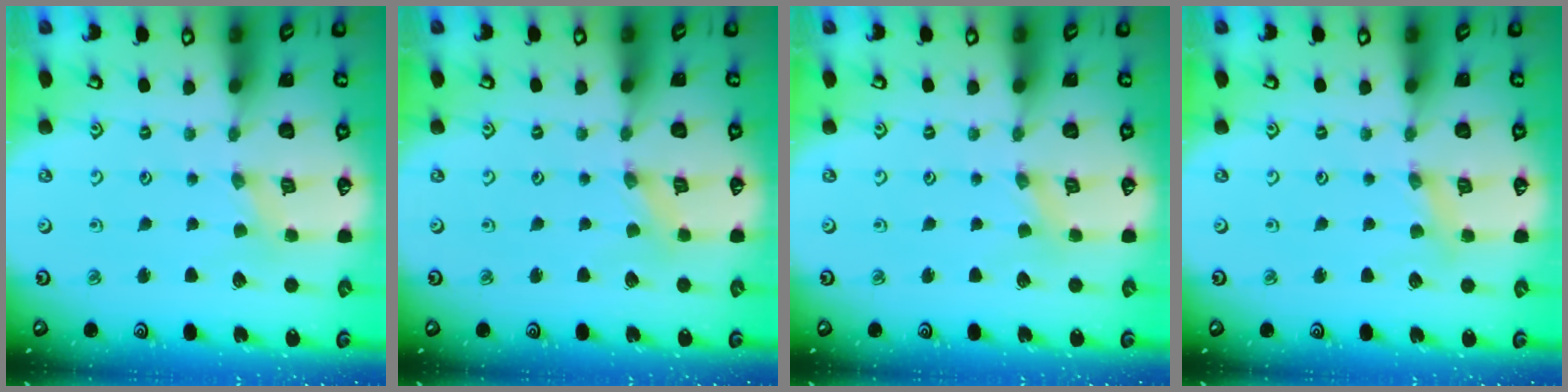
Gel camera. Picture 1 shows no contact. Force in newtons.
{"total": 0.0}
{"total": 0.0}
{"total": 2.5, "press": 2.5, "slide": 0.3}